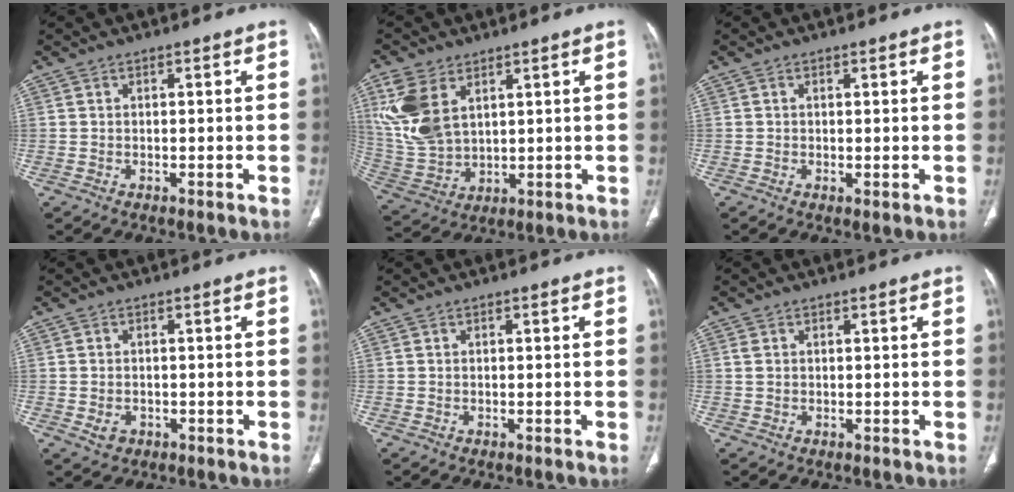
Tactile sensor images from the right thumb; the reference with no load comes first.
{"total": 12.8, "force": [5.1, 7.7, 8.8], "torque": [-0.196, -0.012, 0.118]}
{"total": 0.8, "force": [0.0, 0.2, 0.7], "torque": [-0.018, -0.005, 0.002]}
{"total": 2.7, "force": [-0.7, 2.1, 1.4], "torque": [-0.020, 0.003, -0.003]}
{"total": 0.0}
{"total": 1.3, "force": [0.2, 1.0, 0.8], "torque": [-0.020, 0.003, 0.007]}